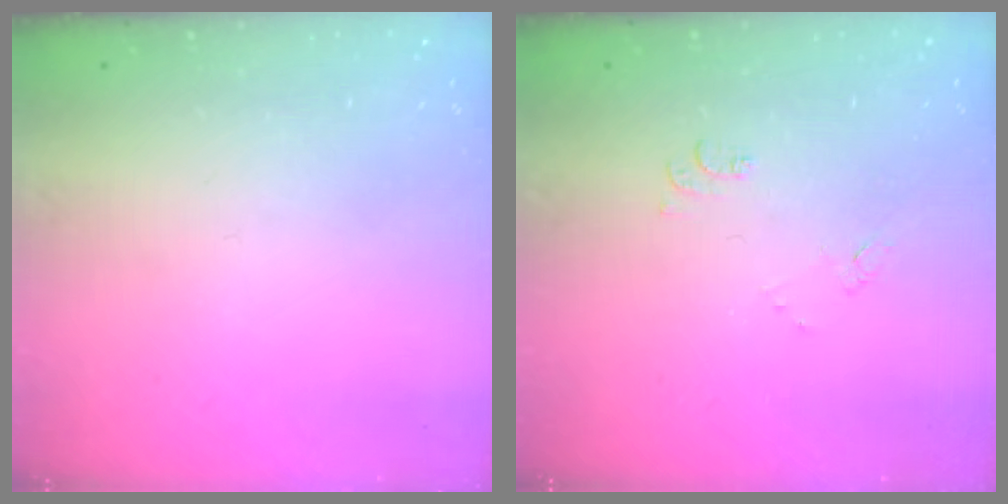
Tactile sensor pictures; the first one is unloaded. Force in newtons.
{"total": 6.4, "press": 6.4, "slide": 0.7}